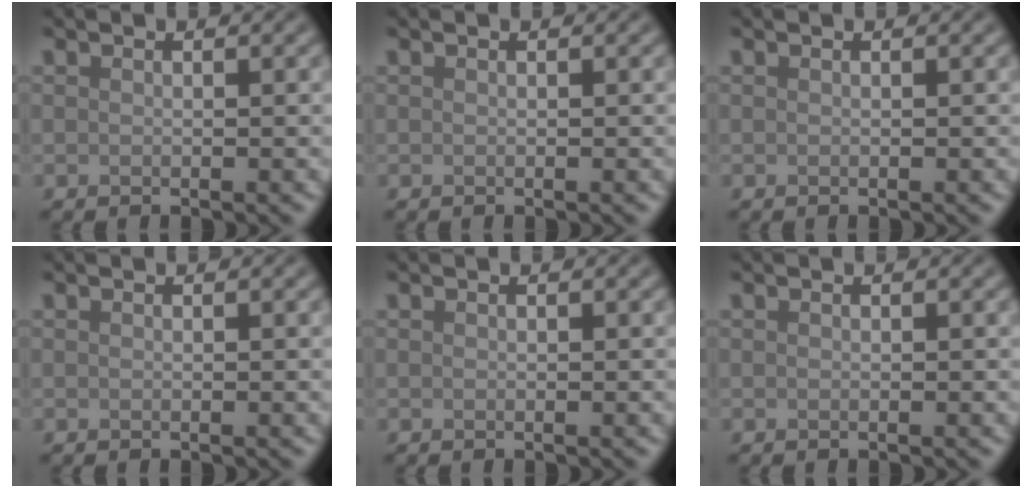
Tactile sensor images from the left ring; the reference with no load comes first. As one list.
[{"total": 0.0}, {"total": 0.0}, {"total": 0.0}, {"total": 0.0}, {"total": 0.0}]